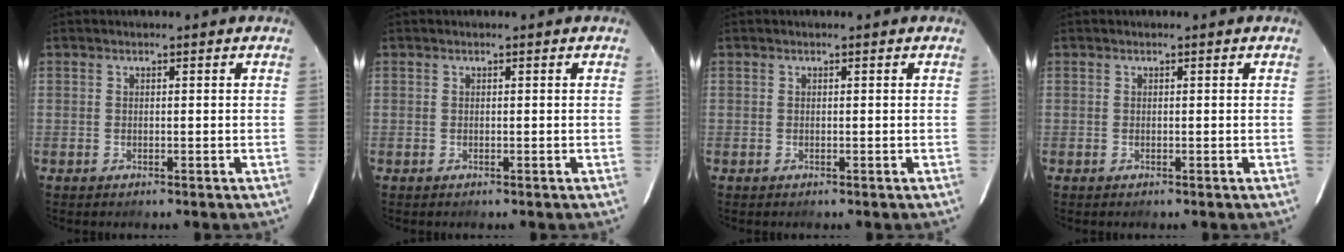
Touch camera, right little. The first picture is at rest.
{"total": 0.0}
{"total": 0.0}
{"total": 0.0}